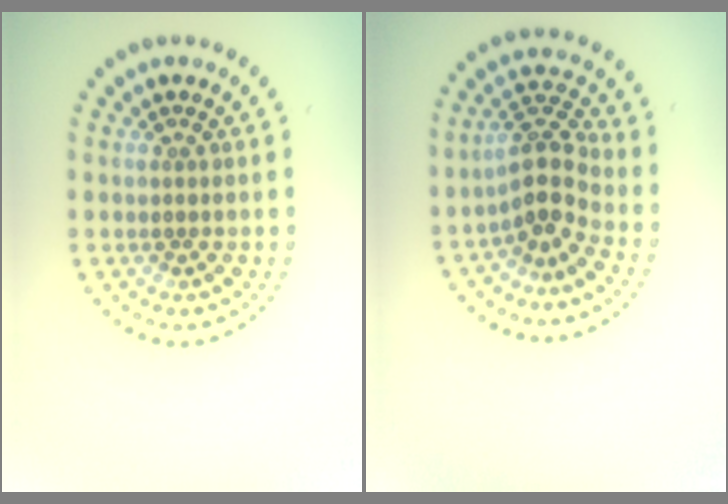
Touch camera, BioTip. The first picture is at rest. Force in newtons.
{"total": 3.4, "press": 2.8, "slide": 1.9}